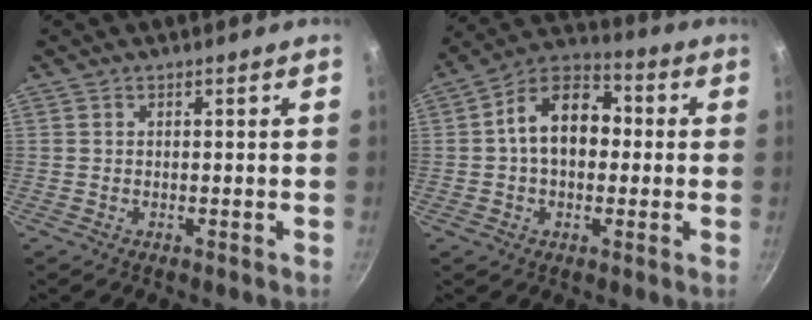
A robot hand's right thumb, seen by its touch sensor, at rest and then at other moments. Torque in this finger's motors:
{"motor_torque": [0.47, 2.81, 0.77, -0.57, 0.10]}